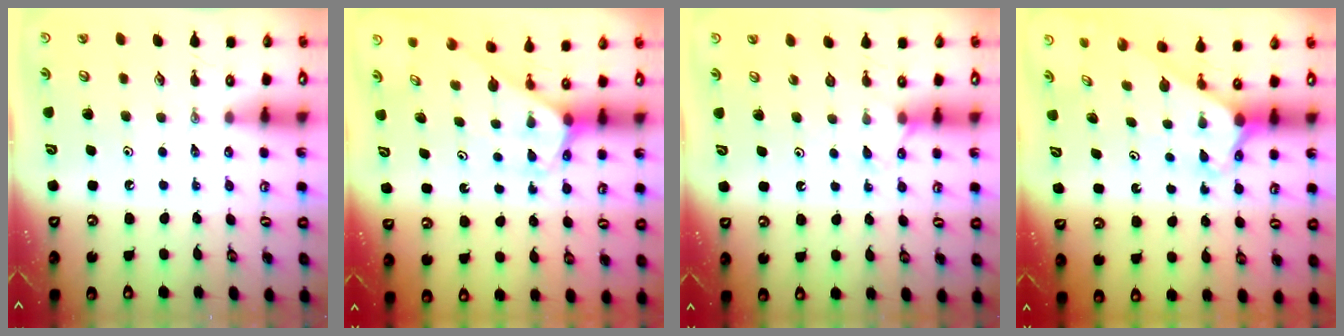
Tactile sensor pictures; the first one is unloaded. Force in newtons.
{"total": 2.4, "press": 2.4, "slide": 0.2}
{"total": 4.1, "press": 4.0, "slide": 0.6}
{"total": 2.3, "press": 2.3, "slide": 0.2}